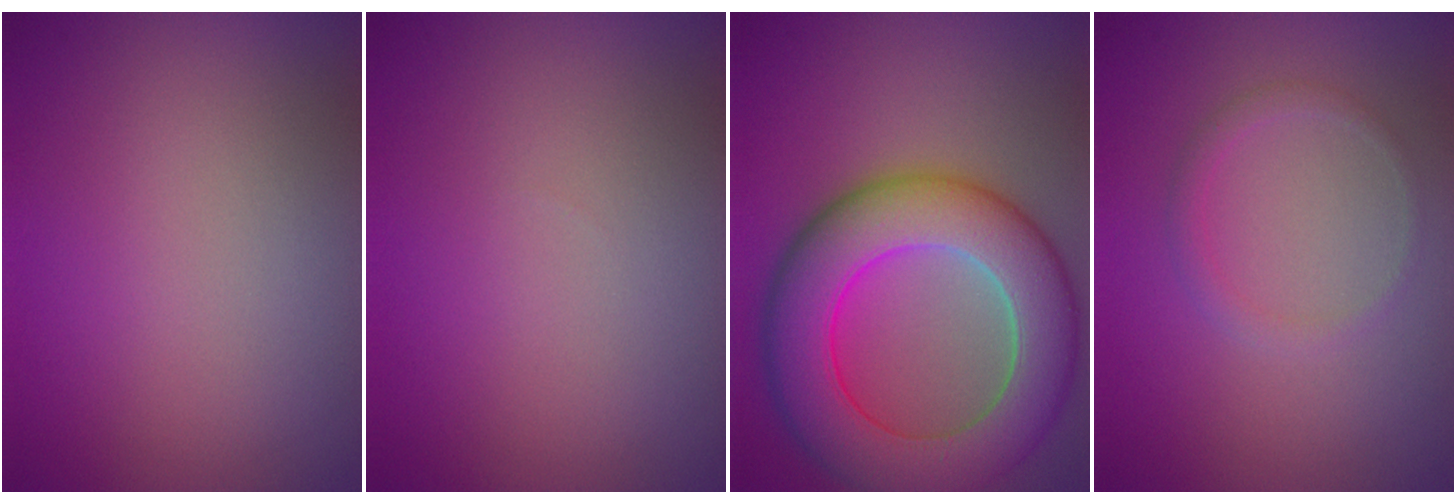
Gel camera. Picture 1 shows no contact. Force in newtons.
{"total": 0.0}
{"total": 10.8, "press": 10.8, "slide": 0.5}
{"total": 1.2, "press": 1.2, "slide": 0.0}